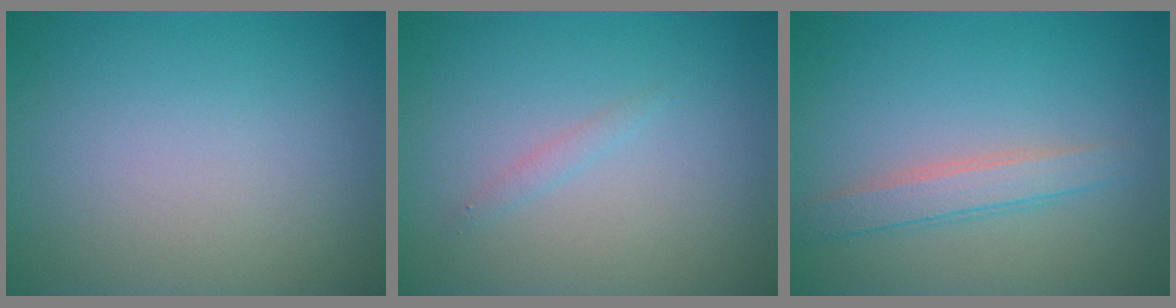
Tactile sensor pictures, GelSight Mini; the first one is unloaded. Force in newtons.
{"total": 0.7, "press": 0.7, "slide": 0.1}
{"total": 2.4, "press": 2.4, "slide": 0.1}